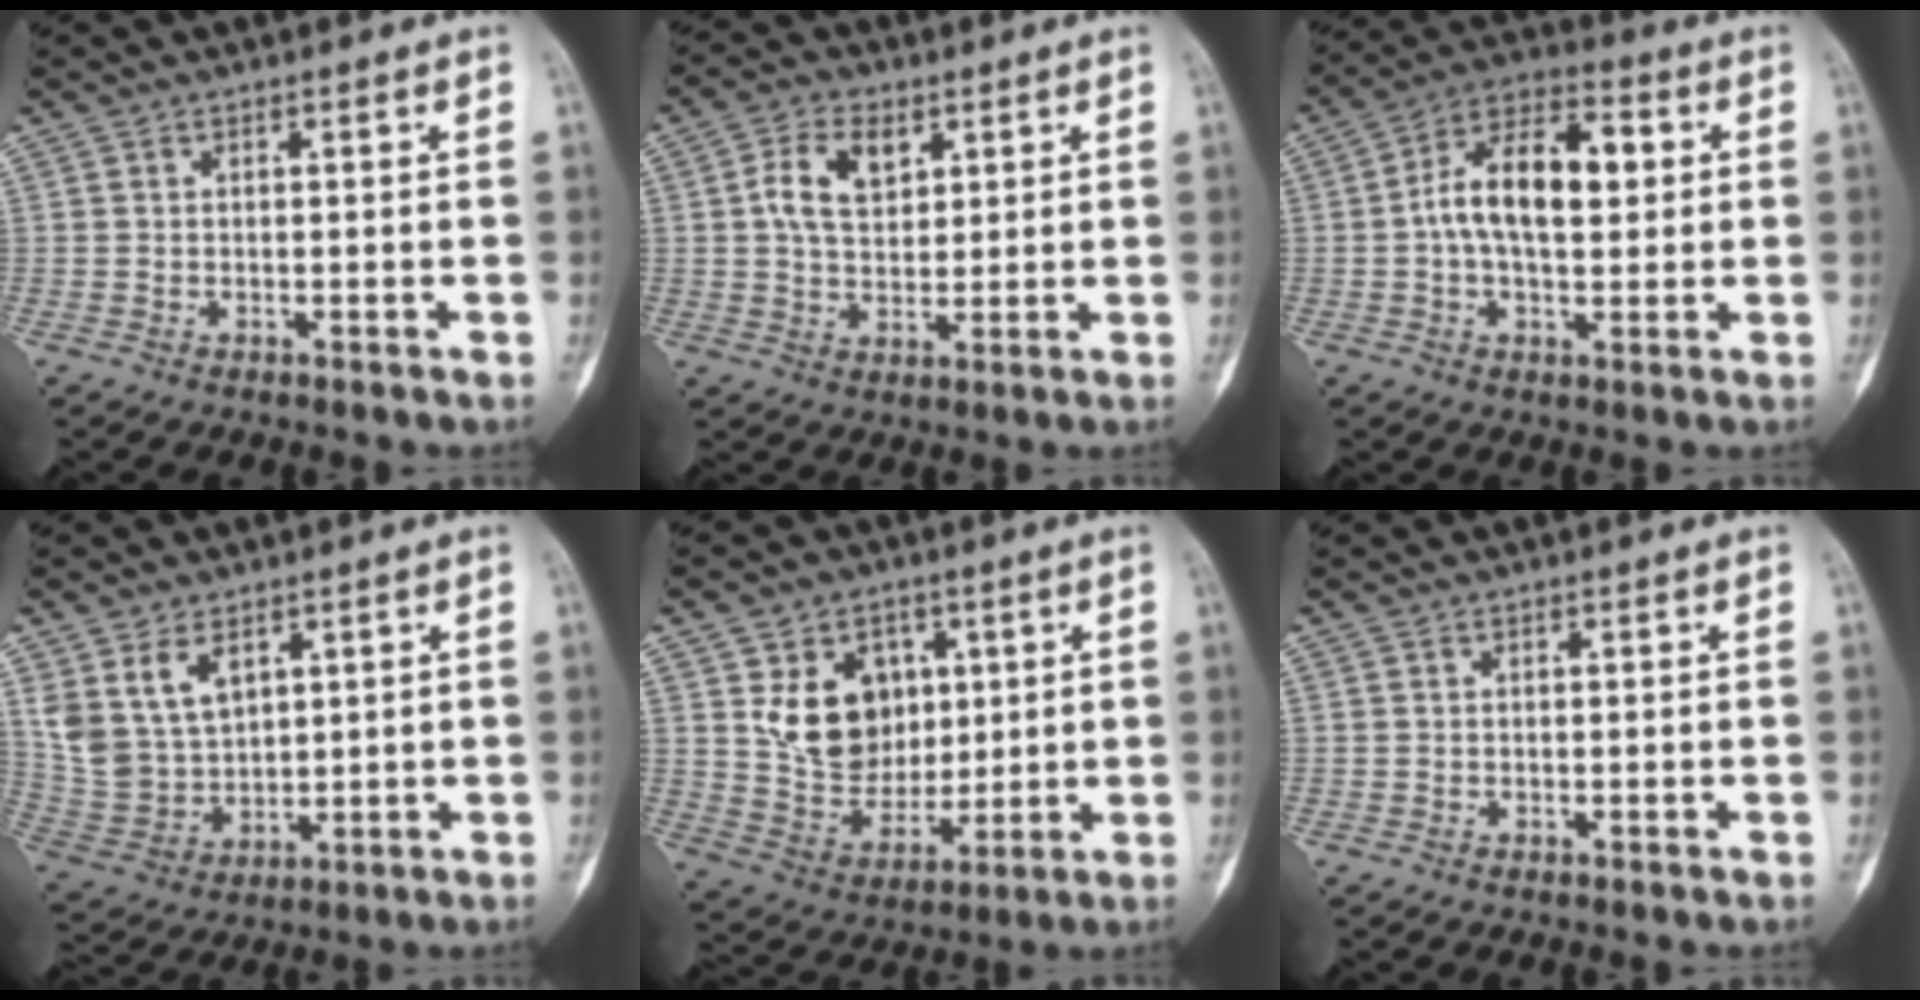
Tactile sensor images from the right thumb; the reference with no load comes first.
{"total": 8.8, "force": [2.5, 5.6, 6.3], "torque": [-0.099, 0.003, 0.041]}
{"total": 14.4, "force": [1.5, 7.9, 12.0], "torque": [-0.187, 0.025, 0.016]}
{"total": 10.3, "force": [5.0, 6.8, 5.9], "torque": [-0.095, -0.017, 0.120]}
{"total": 13.3, "force": [4.1, 10.5, 7.1], "torque": [-0.073, -0.022, 0.086]}
{"total": 0.0}